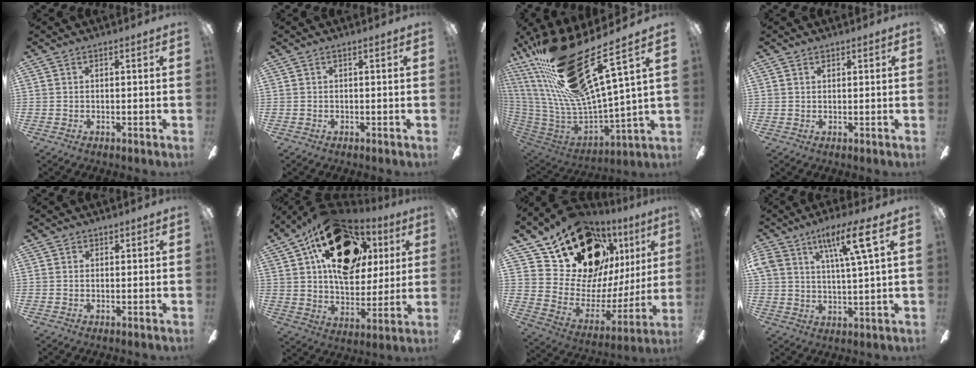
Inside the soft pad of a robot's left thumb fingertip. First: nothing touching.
{"total": 0.0}
{"total": 31.0, "force": [18.4, 8.8, 23.3], "torque": [-0.418, -0.126, 0.326]}
{"total": 1.1, "force": [0.8, 0.7, 0.3], "torque": [-0.007, 0.000, 0.015]}
{"total": 1.0, "force": [0.6, 0.8, 0.1], "torque": [0.007, -0.001, 0.010]}
{"total": 24.5, "force": [10.9, 15.2, 15.9], "torque": [-0.243, -0.031, 0.191]}
{"total": 20.5, "force": [14.4, 11.2, 9.2], "torque": [-0.146, -0.102, 0.270]}
{"total": 10.7, "force": [6.0, 2.6, 8.5], "torque": [-0.150, -0.019, 0.102]}